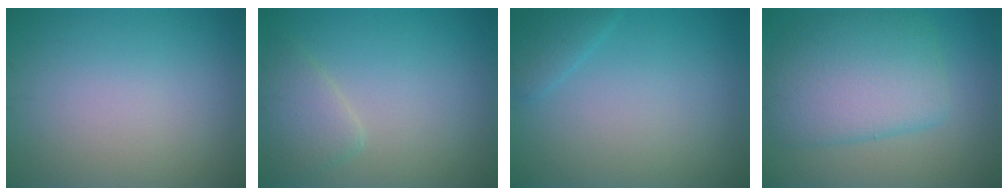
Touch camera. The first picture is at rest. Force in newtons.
{"total": 2.5, "press": 2.5, "slide": 0.2}
{"total": 1.5, "press": 1.5, "slide": 0.0}
{"total": 7.4, "press": 7.4, "slide": 0.3}